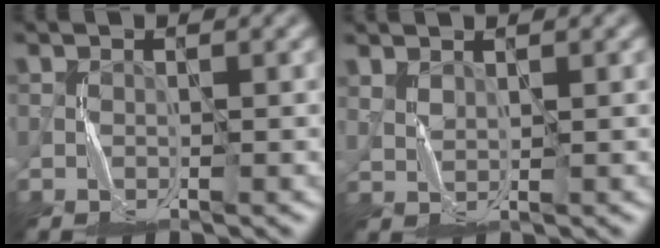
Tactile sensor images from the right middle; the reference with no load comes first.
{"total": 1.6, "force": [1.1, 0.6, 1.1], "torque": [-0.030, -0.001, 0.028]}